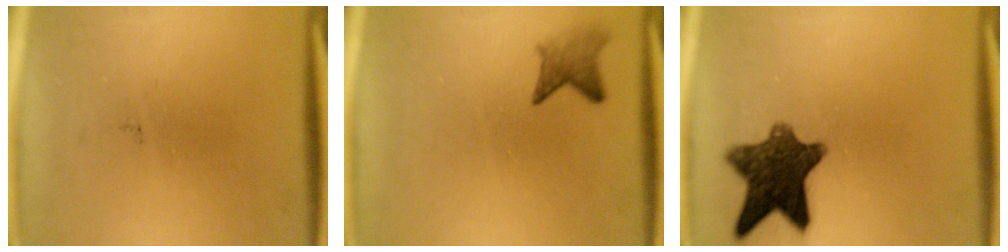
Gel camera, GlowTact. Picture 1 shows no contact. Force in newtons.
{"total": 2.4}
{"total": 11.0}